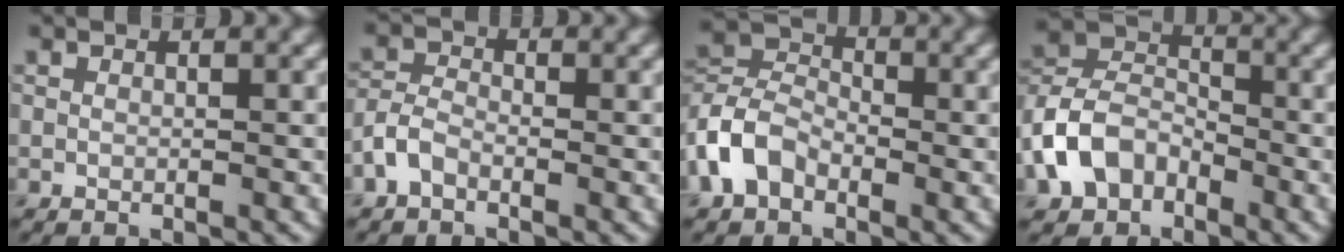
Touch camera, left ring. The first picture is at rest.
{"total": 2.3, "force": [-1.4, 1.3, 1.3], "torque": [-0.025, 0.008, -0.036]}
{"total": 5.2, "force": [-2.3, 3.6, 2.9], "torque": [-0.061, 0.009, -0.057]}
{"total": 6.5, "force": [-3.0, 4.7, 3.3], "torque": [-0.067, 0.005, -0.072]}